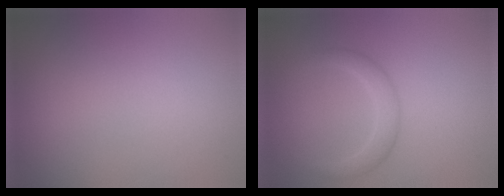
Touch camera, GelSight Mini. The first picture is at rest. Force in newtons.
{"total": 1.9, "press": 1.9, "slide": 0.1}